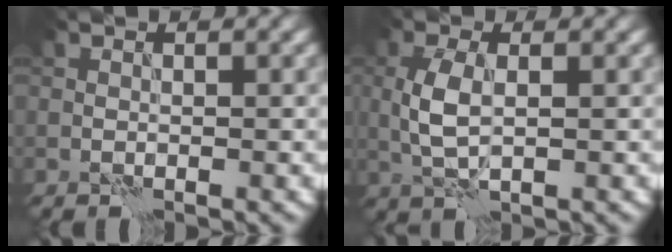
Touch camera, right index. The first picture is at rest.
{"total": 3.6, "force": [0.1, 1.7, 3.2], "torque": [-0.078, 0.002, 0.005]}